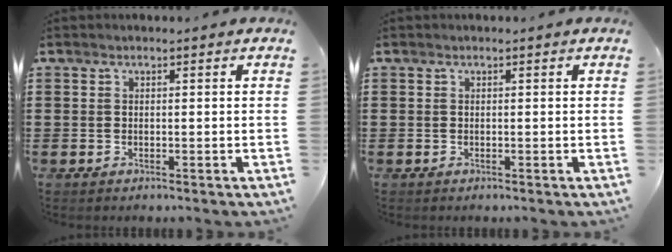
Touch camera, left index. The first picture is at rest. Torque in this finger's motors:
{"motor_torque": [-0.01, -0.01, 0.02, 0.00]}